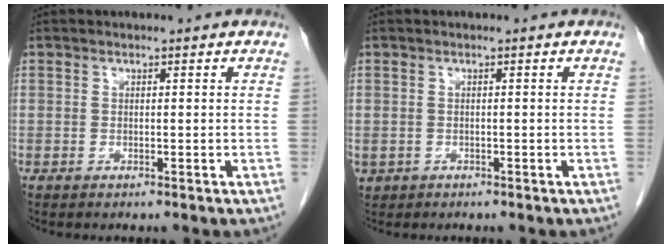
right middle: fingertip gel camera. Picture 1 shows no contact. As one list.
[{"total": 1.7, "force": [-0.8, 1.5, 0.3], "torque": [-0.008, 0.002, -0.009]}]